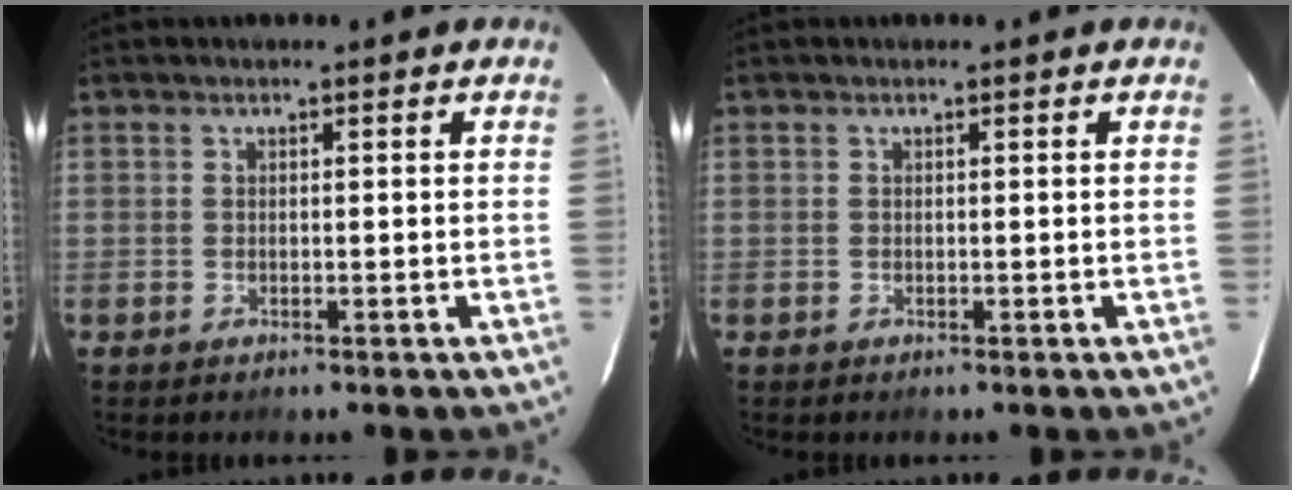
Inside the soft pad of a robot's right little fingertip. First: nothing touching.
{"total": 0.0}